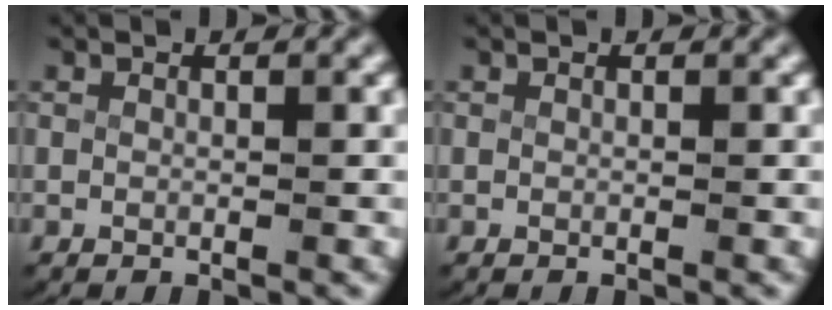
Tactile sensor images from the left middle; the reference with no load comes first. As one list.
[{"total": 0.0}]